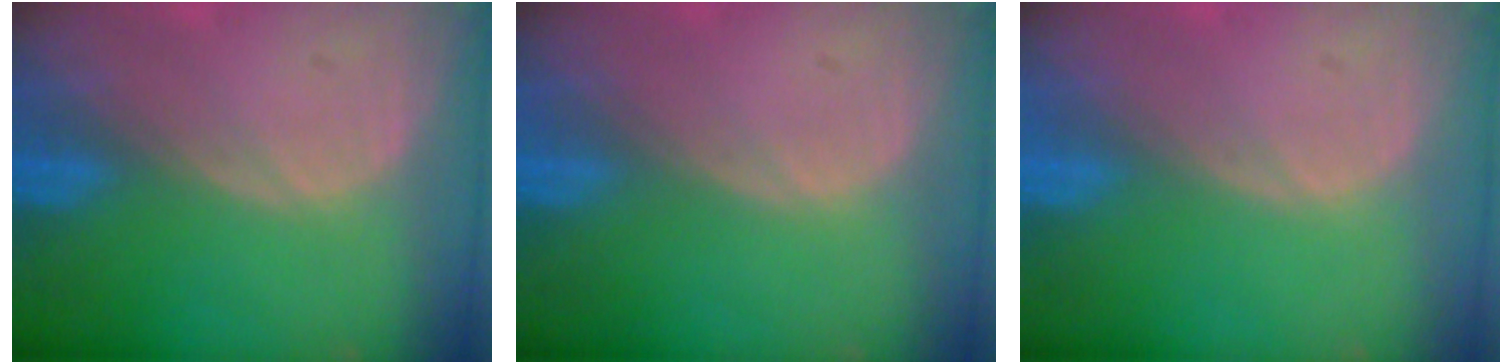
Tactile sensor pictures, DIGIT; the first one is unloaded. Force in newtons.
{"total": 0.0}
{"total": 0.0}